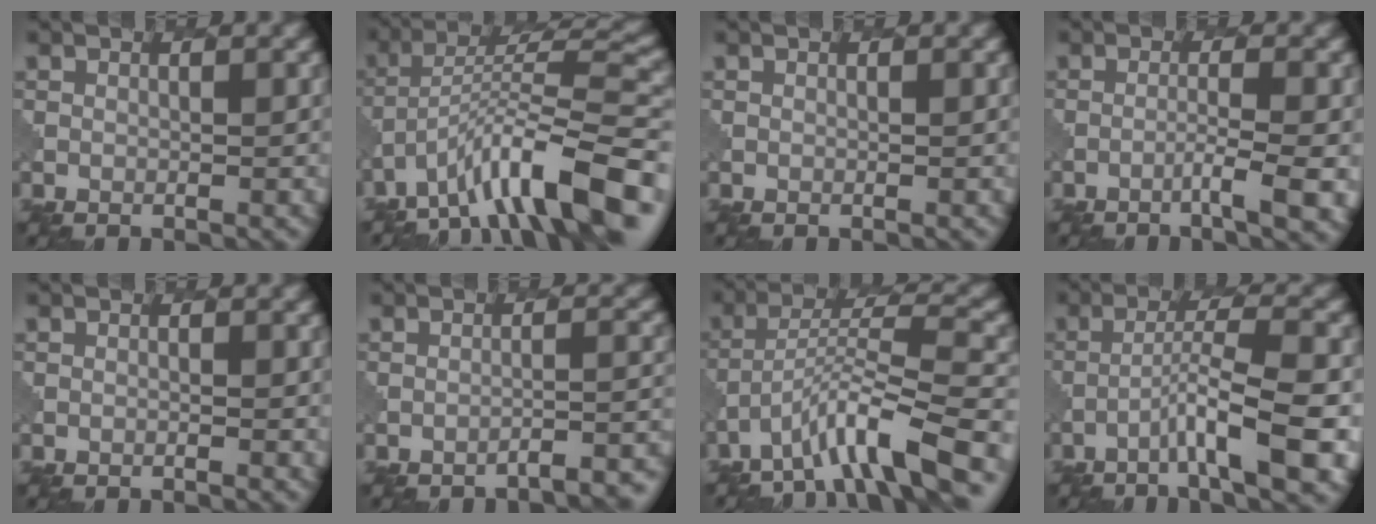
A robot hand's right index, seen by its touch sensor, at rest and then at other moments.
{"total": 11.2, "force": [-7.3, 2.9, 8.0], "torque": [-0.108, 0.022, -0.131]}
{"total": 0.0}
{"total": 3.3, "force": [-1.5, 0.2, 2.9], "torque": [-0.043, 0.006, -0.038]}
{"total": 0.0}
{"total": 3.9, "force": [-3.4, 0.8, 1.8], "torque": [-0.017, 0.007, -0.044]}
{"total": 7.3, "force": [-5.1, 1.2, 5.1], "torque": [-0.085, 0.012, -0.092]}
{"total": 6.6, "force": [-3.0, 0.7, 5.8], "torque": [-0.095, 0.012, -0.056]}